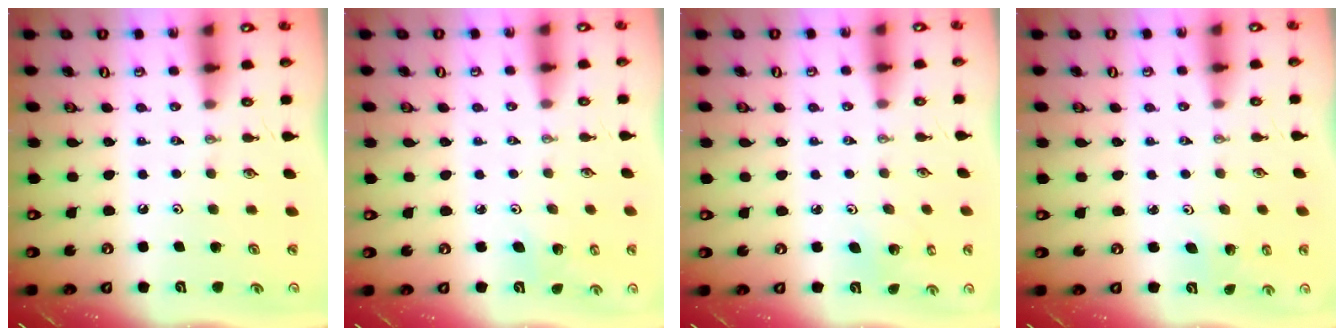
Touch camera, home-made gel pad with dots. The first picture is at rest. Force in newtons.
{"total": 2.8, "press": 2.8, "slide": 0.4}
{"total": 2.6, "press": 2.6, "slide": 0.2}
{"total": 1.1, "press": 1.1, "slide": 0.1}